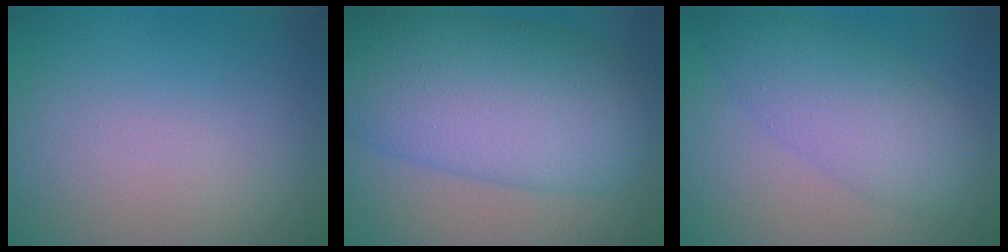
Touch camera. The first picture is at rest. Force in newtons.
{"total": 12.1, "press": 12.1, "slide": 0.0}
{"total": 5.6, "press": 5.6, "slide": 0.4}